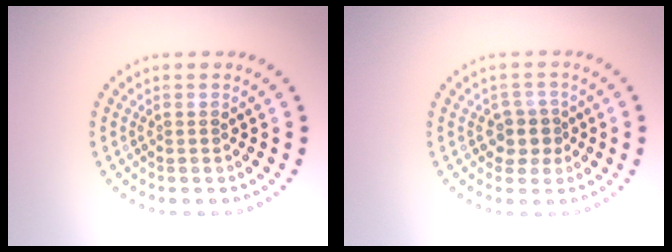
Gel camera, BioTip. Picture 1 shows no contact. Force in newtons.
{"total": 2.1, "press": 1.8, "slide": 1.1}